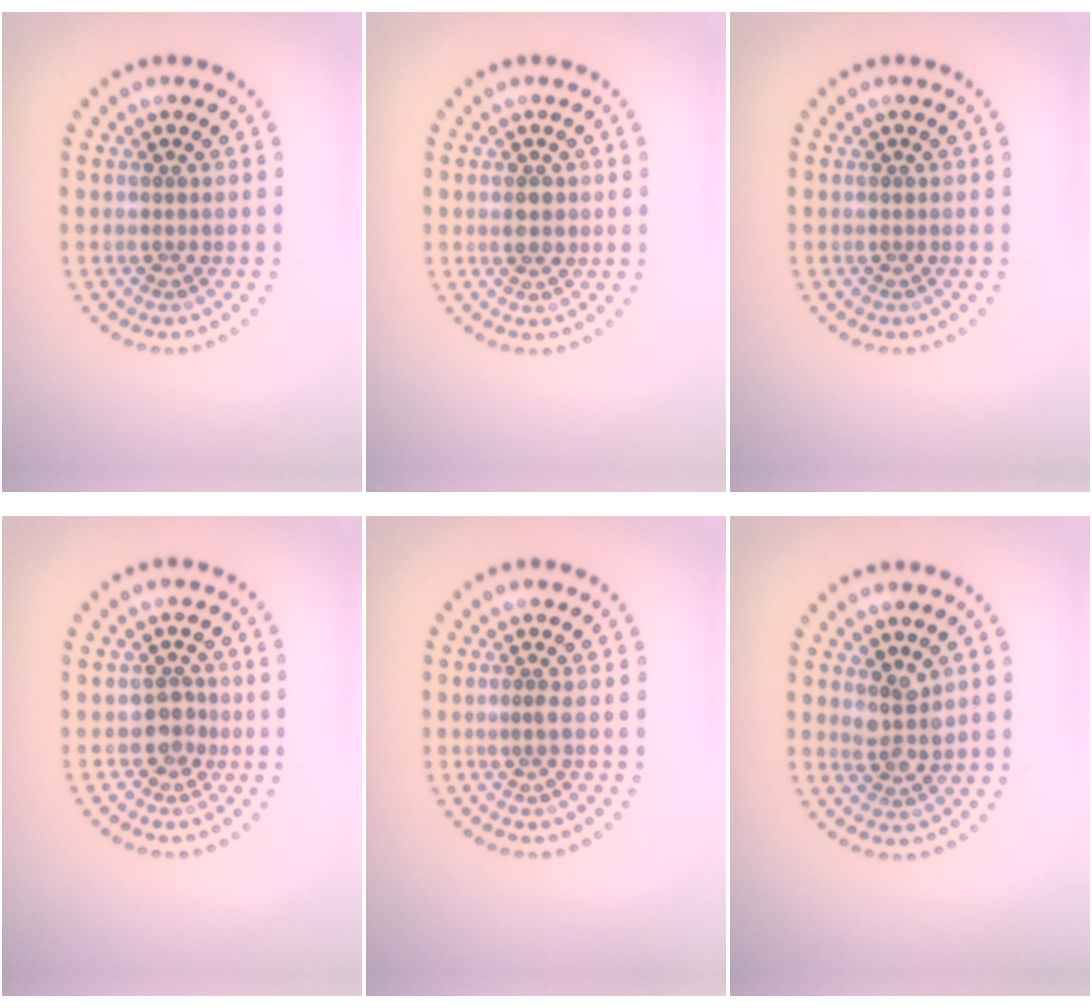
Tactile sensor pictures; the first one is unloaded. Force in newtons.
{"total": 1.8, "press": 1.8, "slide": 0.1}
{"total": 0.0}
{"total": 1.9, "press": 1.8, "slide": 0.8}
{"total": 0.6, "press": 0.3, "slide": 0.6}
{"total": 2.4, "press": 2.1, "slide": 1.2}